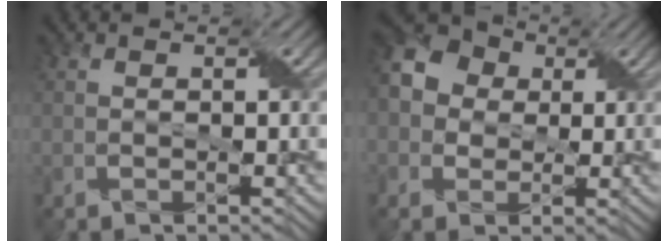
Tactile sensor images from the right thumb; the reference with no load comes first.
{"total": 9.0, "force": [1.4, 7.9, 4.2], "torque": [-0.126, 0.031, 0.002]}